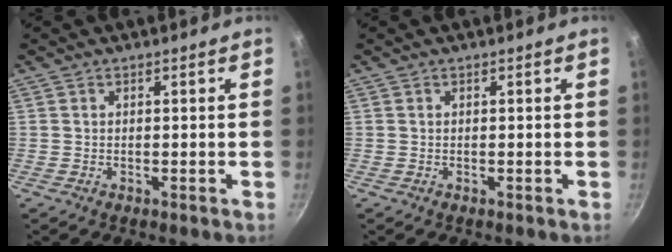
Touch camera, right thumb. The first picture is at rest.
{"total": 0.0}